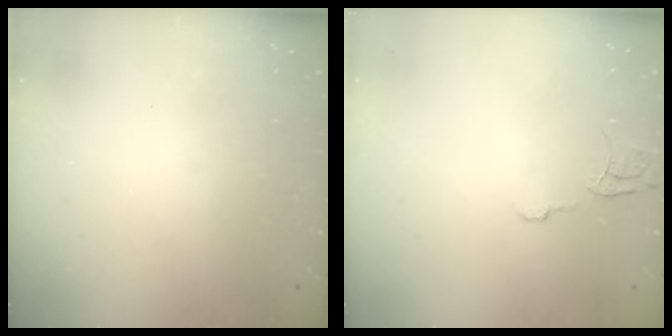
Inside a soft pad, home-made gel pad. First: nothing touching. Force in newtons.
{"total": 5.2, "press": 5.1, "slide": 0.5}